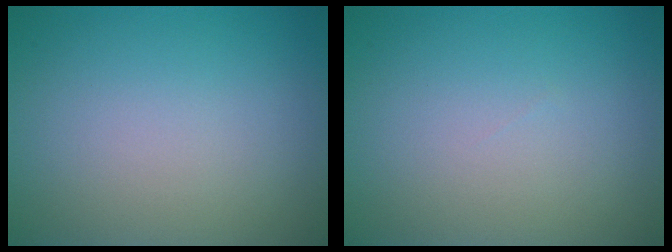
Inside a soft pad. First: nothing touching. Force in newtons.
{"total": 0.0}